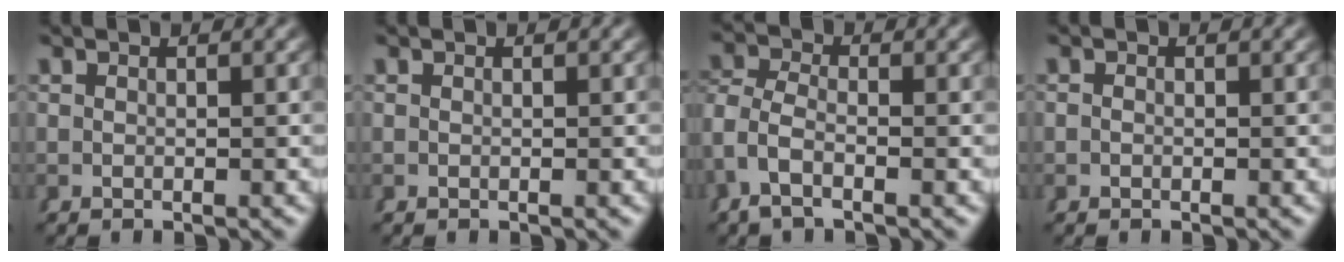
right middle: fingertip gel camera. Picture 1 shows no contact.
{"total": 0.0}
{"total": 3.6, "force": [-0.9, 2.6, 2.4], "torque": [-0.076, -0.017, -0.012]}
{"total": 0.0}